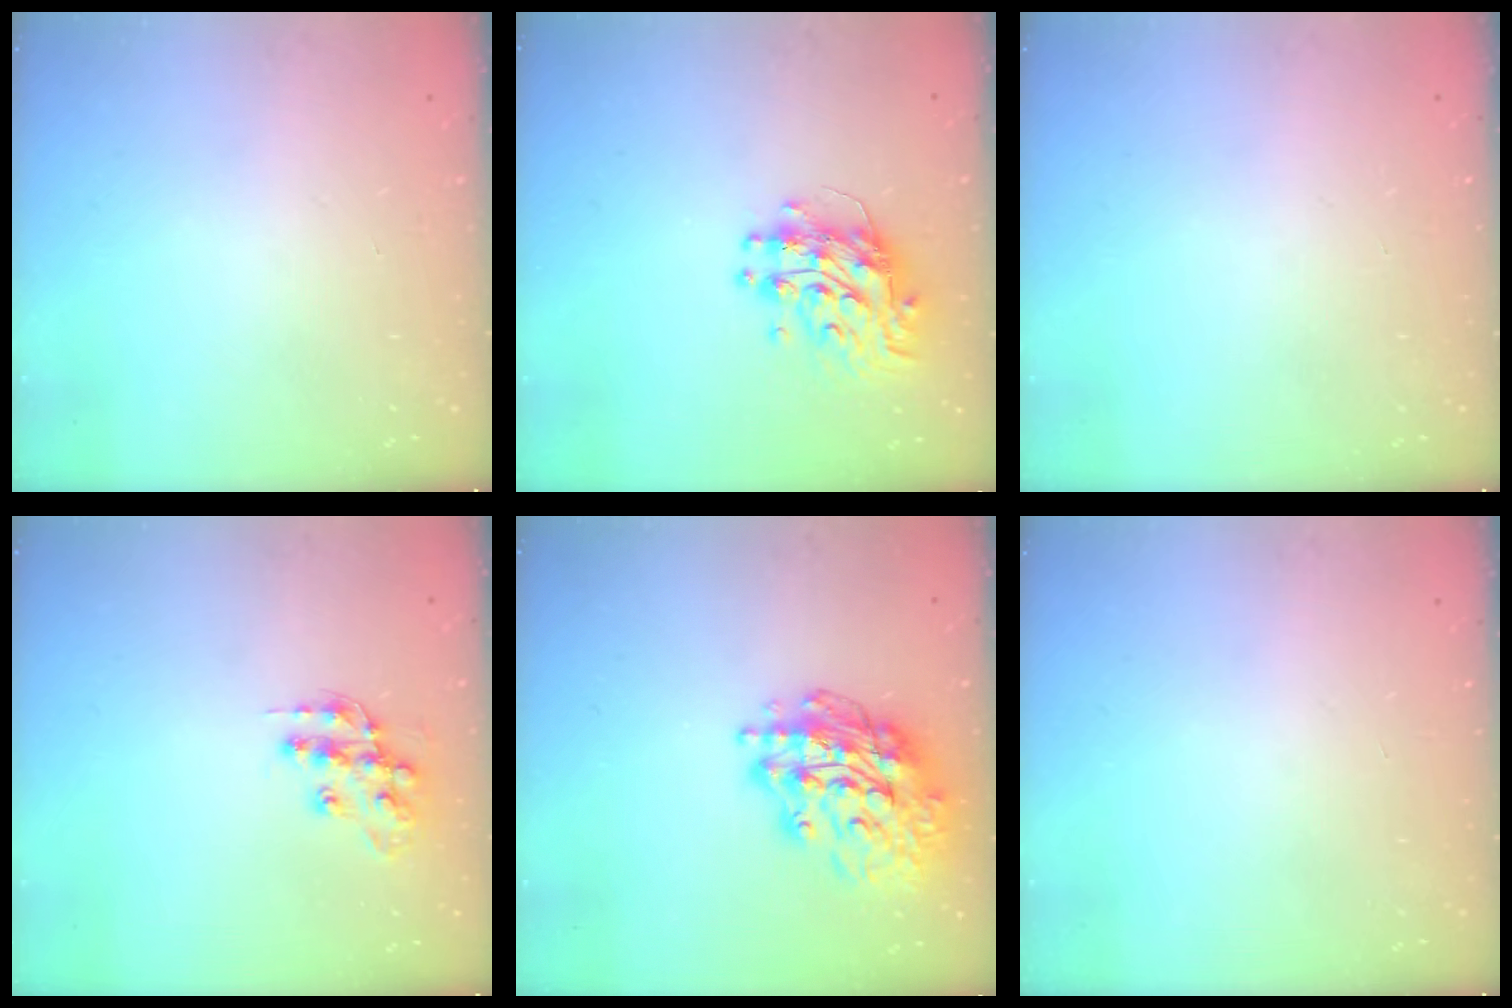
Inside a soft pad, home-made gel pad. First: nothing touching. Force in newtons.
{"total": 11.5, "press": 11.5, "slide": 1.0}
{"total": 0.0}
{"total": 13.0, "press": 13.0, "slide": 1.0}
{"total": 18.9, "press": 18.8, "slide": 2.2}
{"total": 0.0}